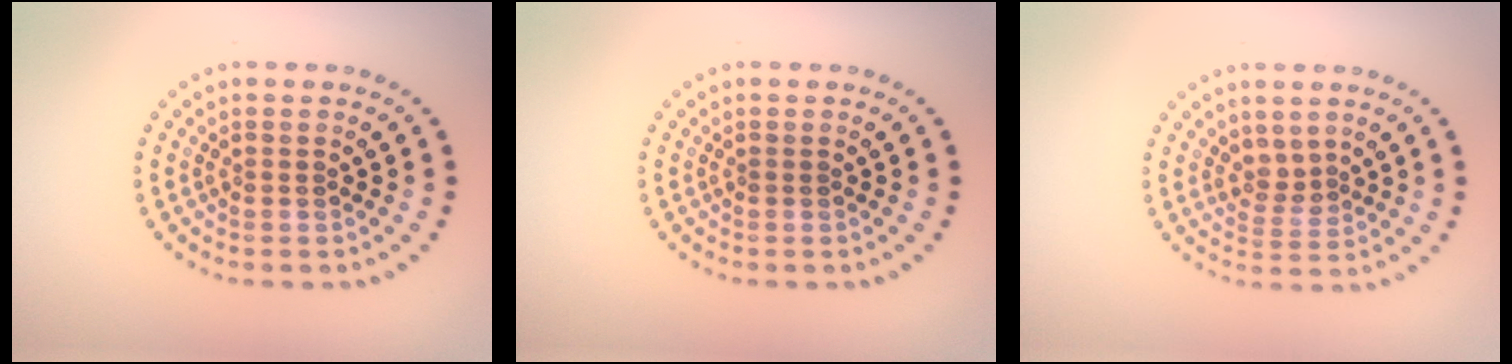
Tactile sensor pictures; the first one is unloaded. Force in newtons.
{"total": 0.0}
{"total": 2.0, "press": 1.3, "slide": 1.5}